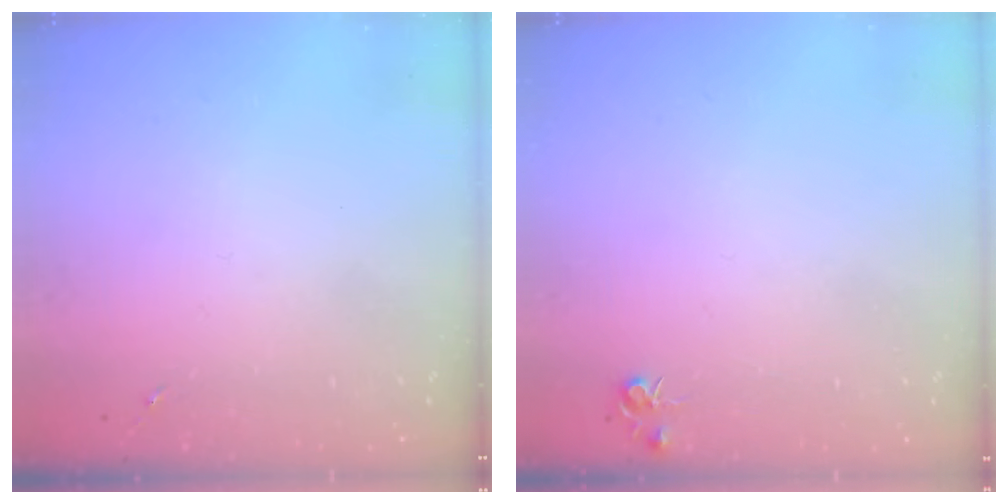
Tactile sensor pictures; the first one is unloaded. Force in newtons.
{"total": 4.3, "press": 4.3, "slide": 0.5}